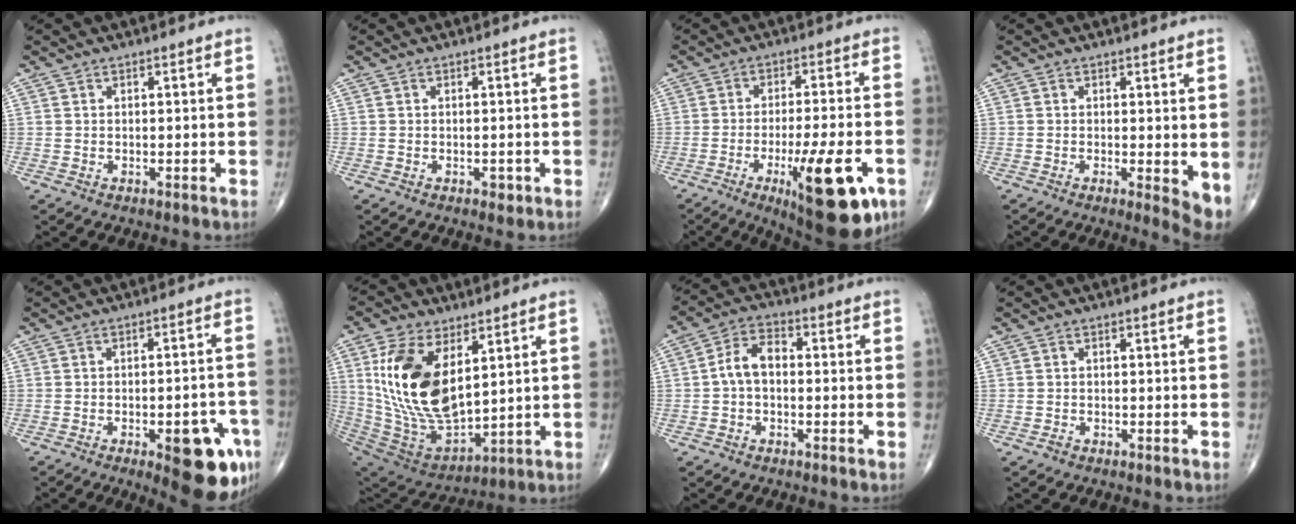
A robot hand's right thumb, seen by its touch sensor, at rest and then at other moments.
{"total": 1.2, "force": [-0.5, 0.8, 0.8], "torque": [-0.007, -0.001, -0.006]}
{"total": 17.6, "force": [-7.1, 4.6, 15.5], "torque": [-0.202, 0.006, -0.095]}
{"total": 4.6, "force": [-0.1, 1.5, 4.4], "torque": [-0.059, -0.013, -0.002]}
{"total": 14.5, "force": [-6.5, 5.0, 12.0], "torque": [-0.105, 0.025, -0.070]}
{"total": 20.9, "force": [6.1, 11.0, 16.7], "torque": [-0.314, -0.033, 0.132]}
{"total": 6.2, "force": [-0.5, 3.9, 4.8], "torque": [-0.081, 0.023, -0.020]}
{"total": 0.8, "force": [-0.5, 0.5, 0.2], "torque": [-0.003, 0.001, -0.013]}